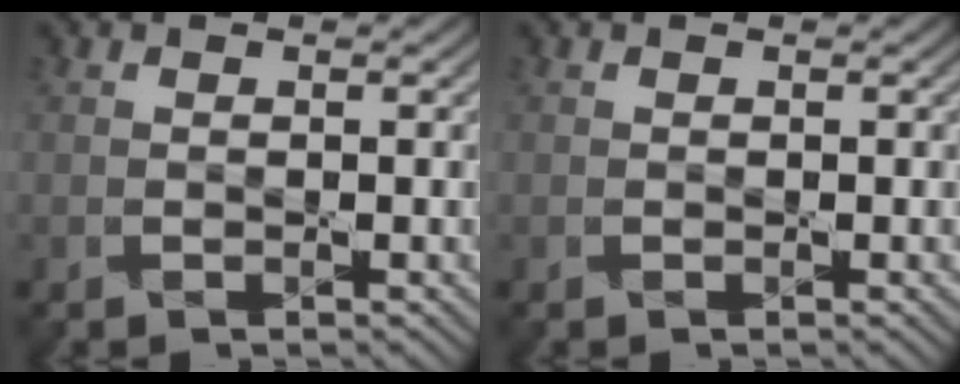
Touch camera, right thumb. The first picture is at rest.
{"total": 0.0}